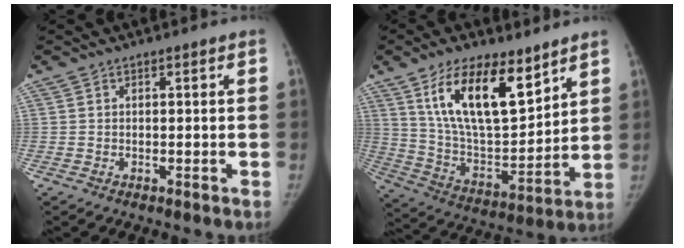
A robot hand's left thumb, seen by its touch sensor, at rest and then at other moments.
{"total": 19.1, "force": [10.7, 8.1, 13.5], "torque": [-0.200, -0.057, 0.203]}